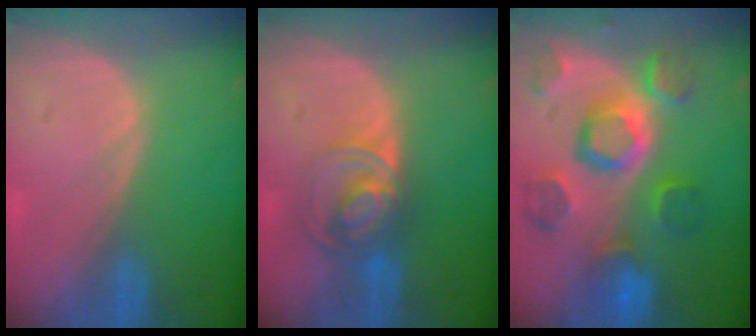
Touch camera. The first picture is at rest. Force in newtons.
{"total": 7.5, "press": 6.2, "slide": 4.2}
{"total": 11.7, "press": 10.2, "slide": 5.7}